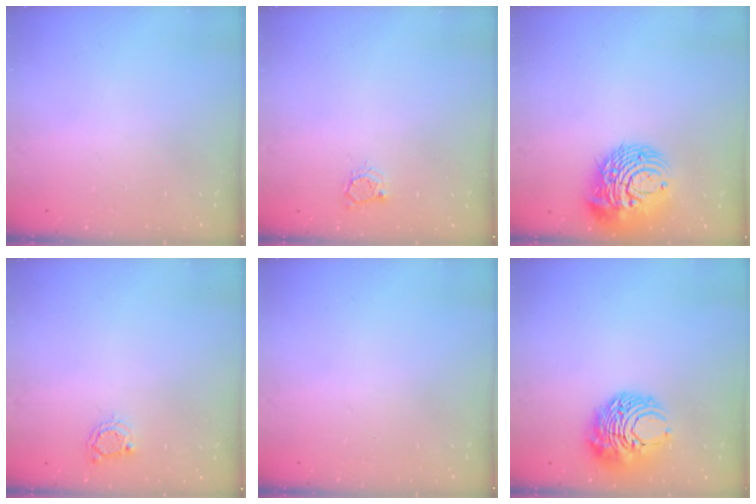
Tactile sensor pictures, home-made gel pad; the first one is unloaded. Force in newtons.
{"total": 2.9, "press": 2.9, "slide": 0.4}
{"total": 14.8, "press": 14.7, "slide": 1.5}
{"total": 3.0, "press": 3.0, "slide": 0.4}
{"total": 0.0}
{"total": 10.1, "press": 10.0, "slide": 1.3}